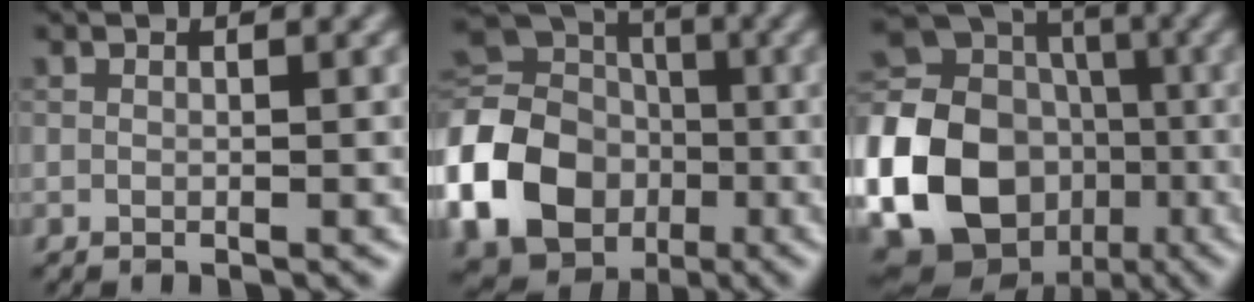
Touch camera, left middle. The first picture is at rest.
{"total": 13.8, "force": [-3.8, 11.3, 7.0], "torque": [-0.165, -0.012, -0.097]}
{"total": 21.3, "force": [-5.8, 18.3, 9.3], "torque": [-0.224, -0.027, -0.137]}